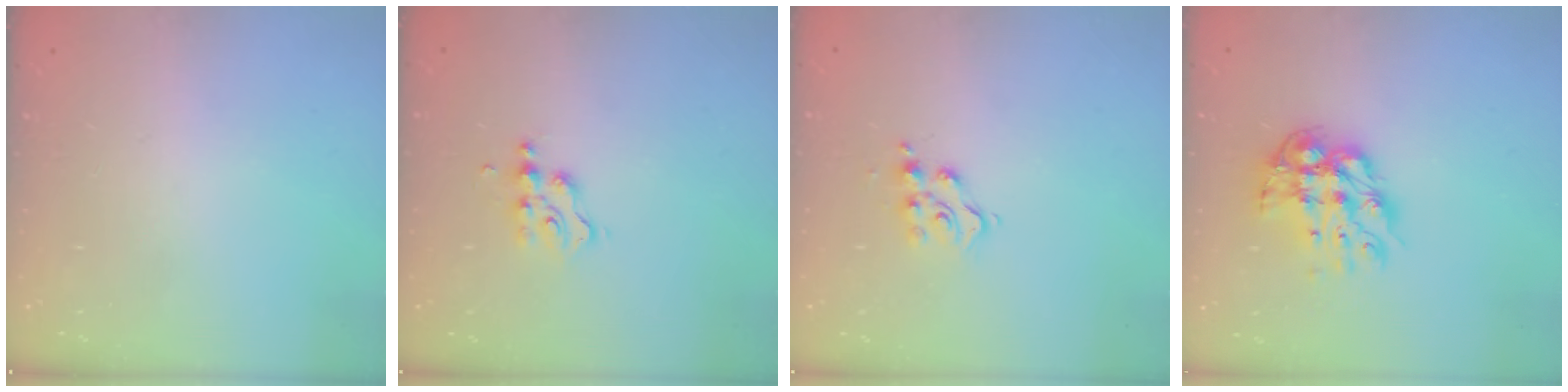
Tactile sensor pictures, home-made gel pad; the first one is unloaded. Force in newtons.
{"total": 3.4, "press": 3.4, "slide": 0.3}
{"total": 9.3, "press": 9.3, "slide": 0.6}
{"total": 12.3, "press": 12.3, "slide": 1.2}